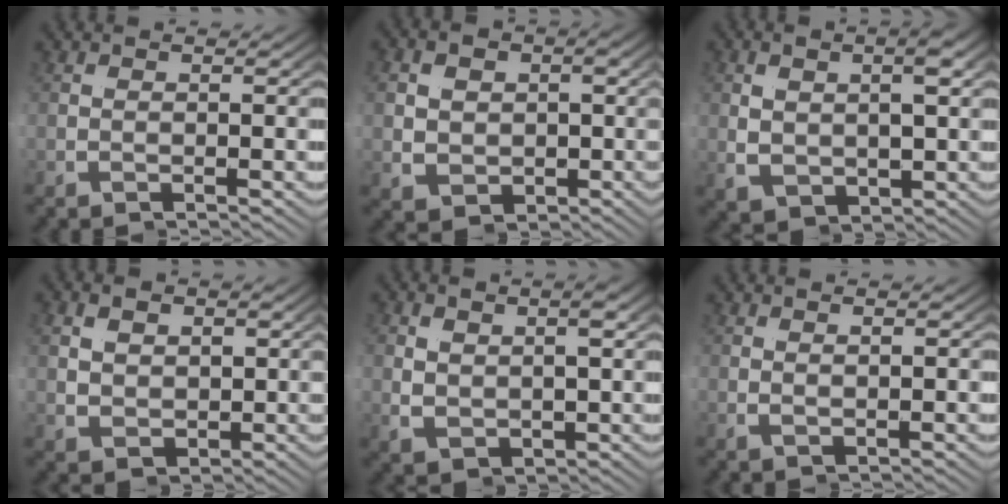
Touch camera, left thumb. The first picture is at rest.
{"total": 6.3, "force": [0.8, 5.1, 3.7], "torque": [-0.057, -0.006, 0.010]}
{"total": 2.7, "force": [-0.4, 0.9, 2.5], "torque": [-0.039, -0.002, -0.002]}
{"total": 3.1, "force": [0.7, 2.4, 1.8], "torque": [-0.030, -0.007, 0.015]}
{"total": 1.6, "force": [-0.1, 0.5, 1.6], "torque": [-0.023, -0.002, 0.000]}
{"total": 1.1, "force": [0.5, -0.6, 0.7], "torque": [-0.004, 0.011, 0.005]}